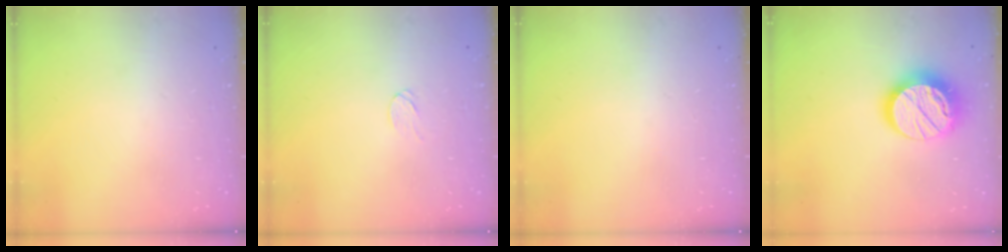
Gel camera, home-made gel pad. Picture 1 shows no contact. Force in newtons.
{"total": 4.0, "press": 4.0, "slide": 0.4}
{"total": 0.0}
{"total": 16.1, "press": 16.1, "slide": 1.2}